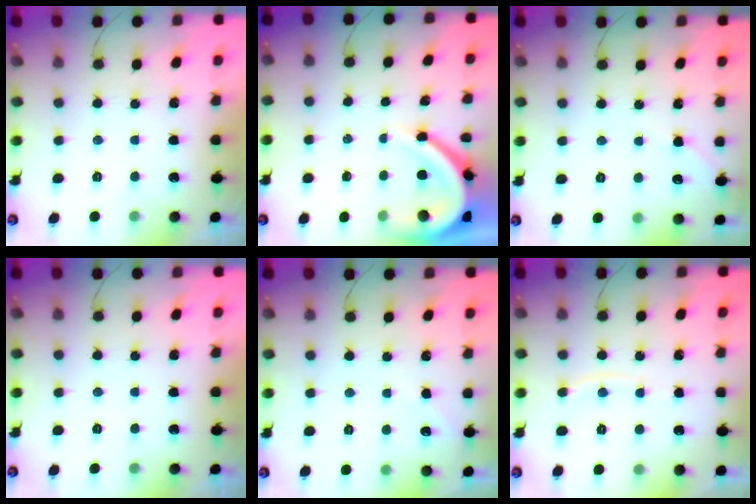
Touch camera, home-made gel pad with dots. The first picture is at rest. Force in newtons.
{"total": 10.3, "press": 10.2, "slide": 0.9}
{"total": 4.2, "press": 4.1, "slide": 0.6}
{"total": 0.0}
{"total": 2.2, "press": 2.2, "slide": 0.4}
{"total": 4.7, "press": 4.7, "slide": 0.8}